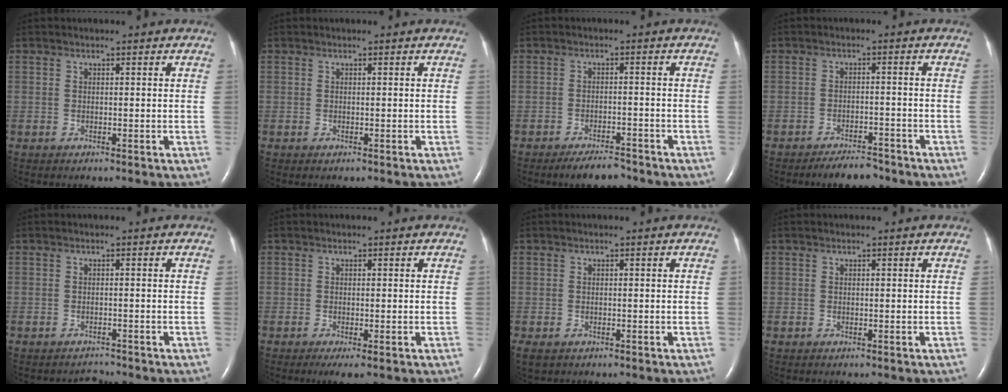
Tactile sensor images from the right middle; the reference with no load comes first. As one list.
[{"total": 0.0}, {"total": 4.4, "force": [-3.8, 1.1, 1.9], "torque": [-0.033, -0.005, -0.060]}, {"total": 4.5, "force": [-4.1, 1.2, 1.6], "torque": [-0.025, -0.005, -0.065]}, {"total": 1.1, "force": [-1.0, 0.1, -0.4], "torque": [0.003, -0.008, -0.014]}, {"total": 2.0, "force": [-1.0, 0.3, 1.7], "torque": [-0.032, -0.008, -0.016]}, {"total": 1.9, "force": [-1.1, 1.2, 1.1], "torque": [-0.025, -0.005, -0.011]}, {"total": 0.0}]